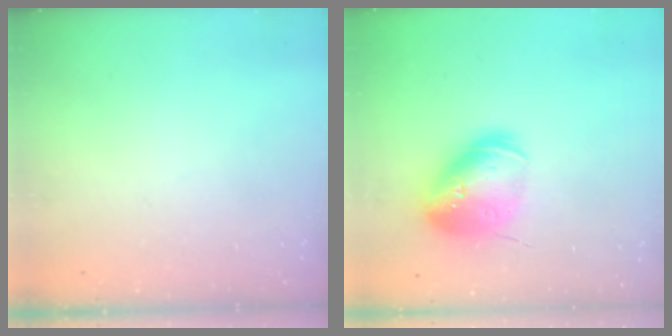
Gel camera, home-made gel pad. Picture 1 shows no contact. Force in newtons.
{"total": 18.2, "press": 18.0, "slide": 2.6}